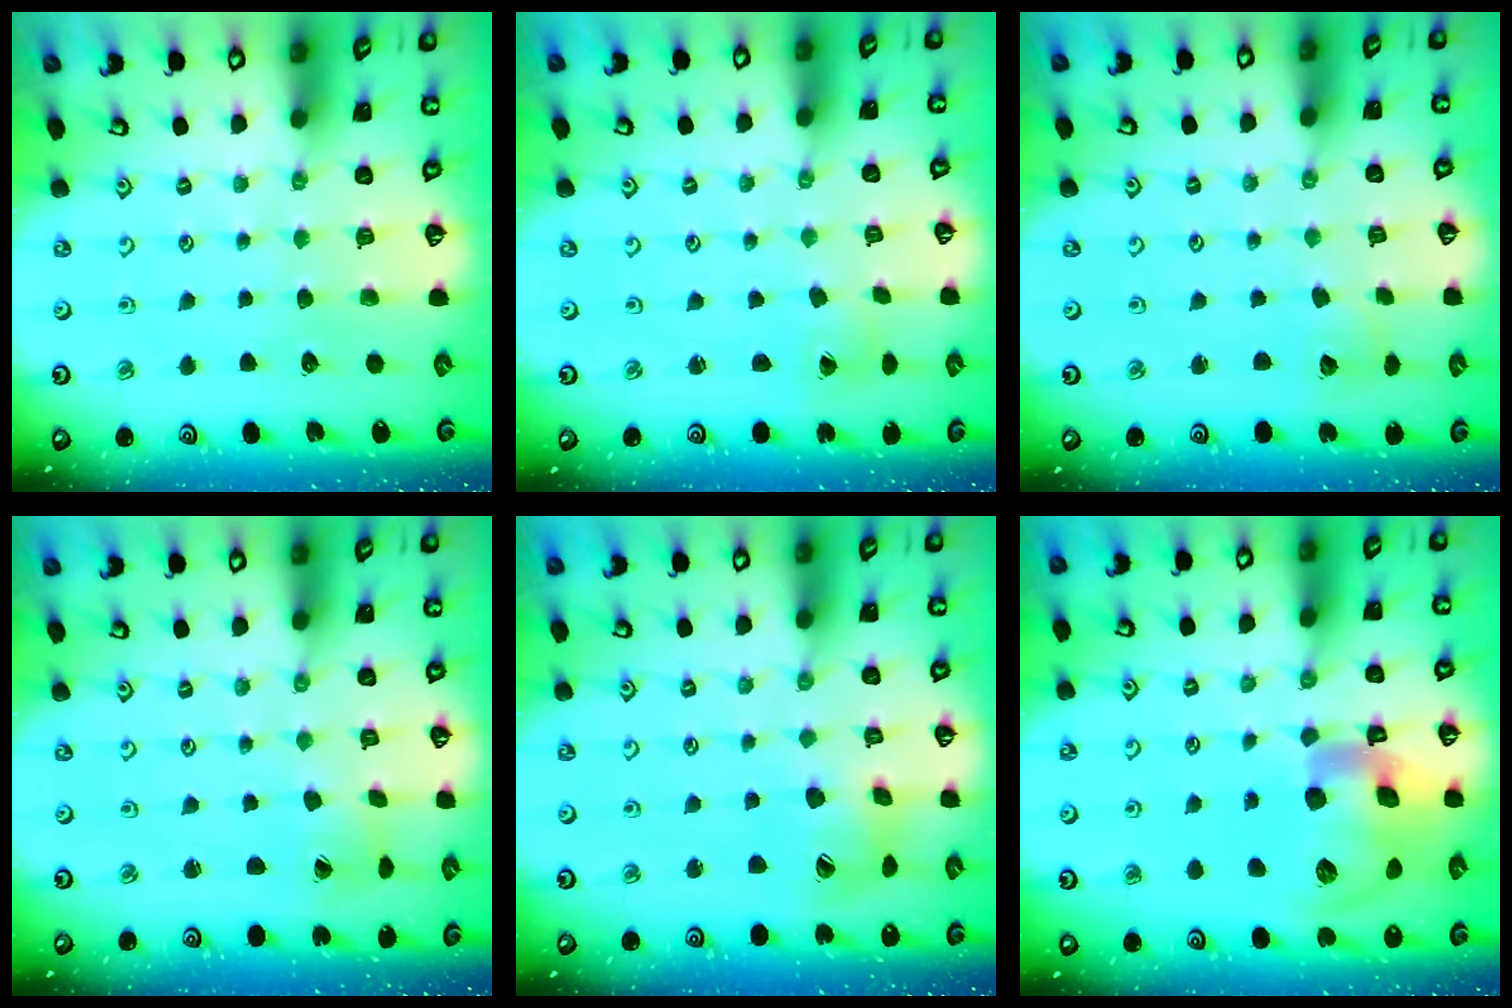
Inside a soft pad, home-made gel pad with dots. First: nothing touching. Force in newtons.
{"total": 1.5, "press": 1.5, "slide": 0.1}
{"total": 2.3, "press": 2.3, "slide": 0.4}
{"total": 1.7, "press": 1.7, "slide": 0.2}
{"total": 10.8, "press": 10.7, "slide": 1.4}
{"total": 18.7, "press": 18.5, "slide": 2.9}